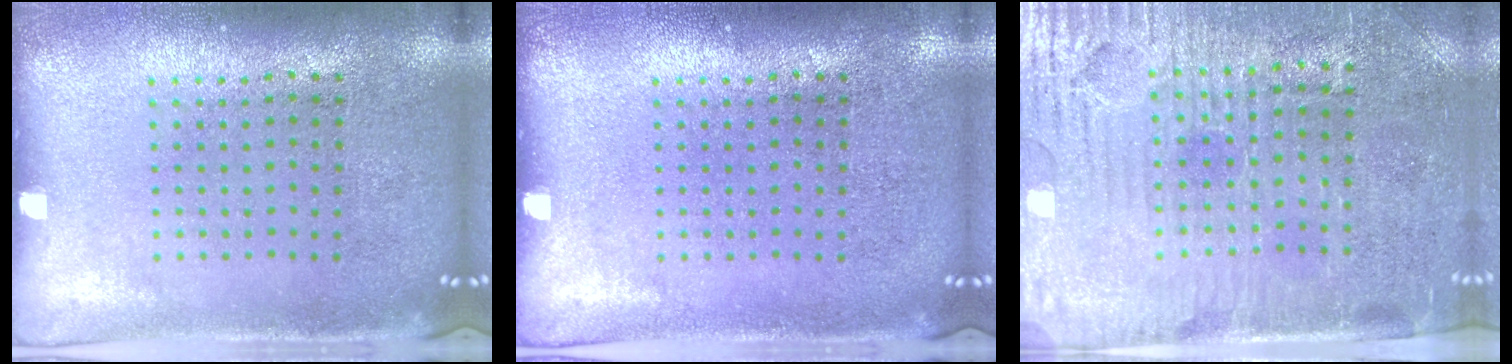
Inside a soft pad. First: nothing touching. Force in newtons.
{"total": 0.0}
{"total": 3.9, "press": 3.5, "slide": 1.7}